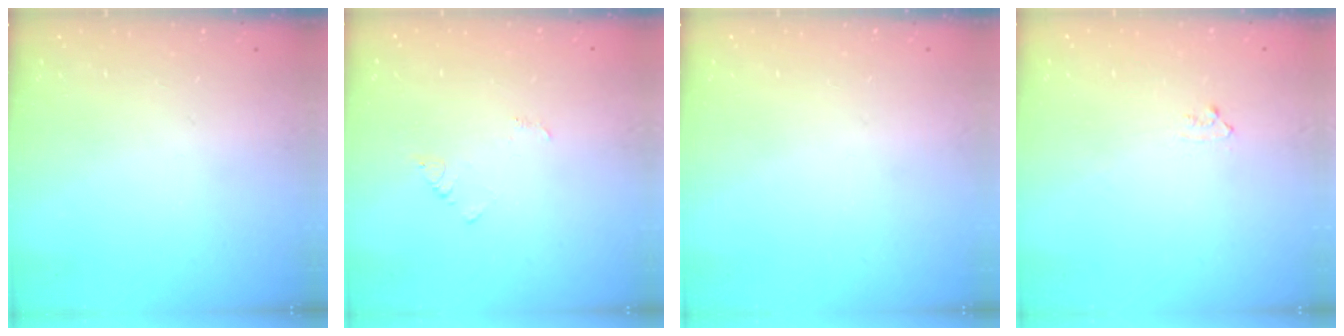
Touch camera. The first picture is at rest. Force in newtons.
{"total": 2.9, "press": 2.9, "slide": 0.3}
{"total": 0.0}
{"total": 4.6, "press": 4.5, "slide": 0.5}